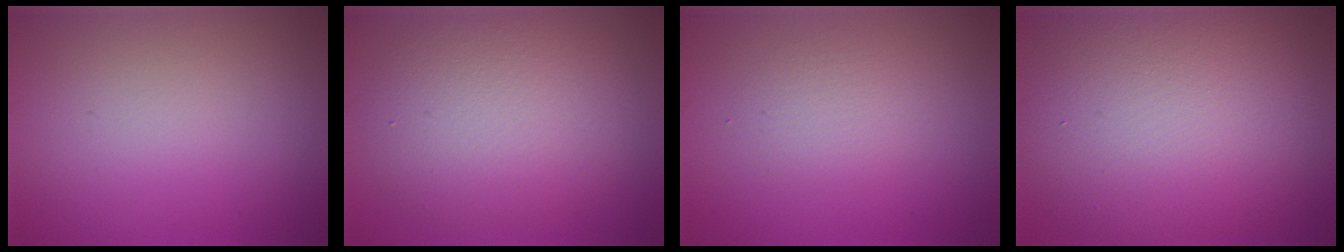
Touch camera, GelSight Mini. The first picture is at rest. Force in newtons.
{"total": 6.5, "press": 6.5, "slide": 0.6}
{"total": 1.7, "press": 1.7, "slide": 0.0}
{"total": 12.2, "press": 12.2, "slide": 0.8}